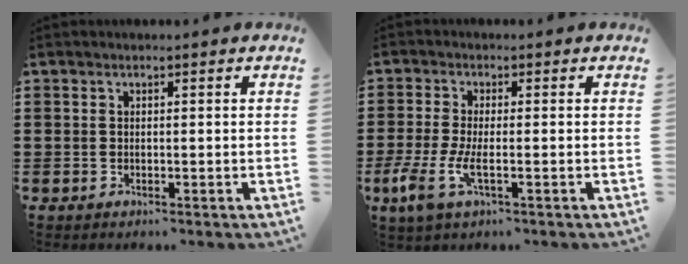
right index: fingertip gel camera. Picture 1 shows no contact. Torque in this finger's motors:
{"motor_torque": [1.09, 1.05, 0.64, 0.12]}